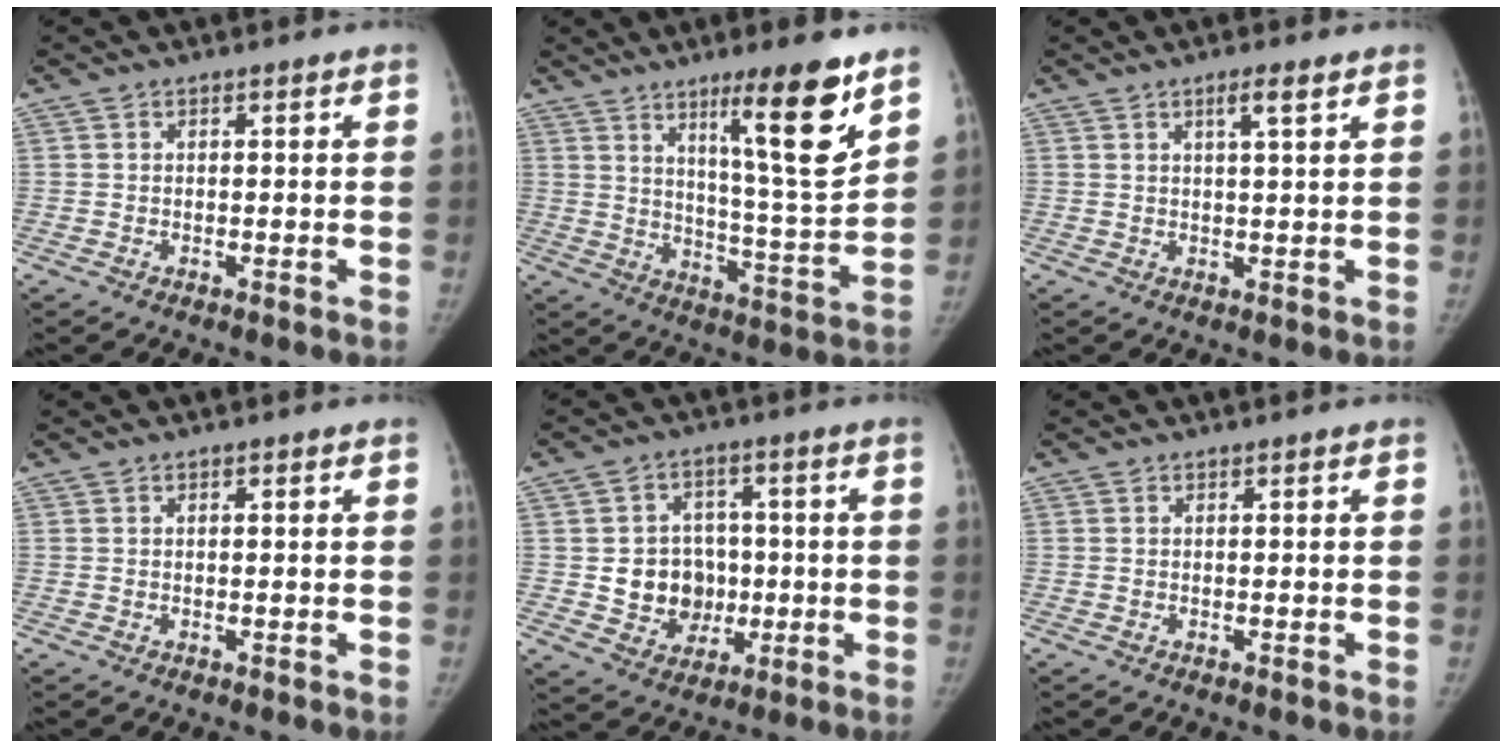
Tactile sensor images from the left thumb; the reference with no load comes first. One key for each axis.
{"total": 15.8, "fx": 9.3, "fy": 1.6, "fz": 12.6, "tx": -0.180, "ty": -0.067, "tz": 0.154}
{"total": 3.1, "fx": 1.7, "fy": 0.2, "fz": 2.6, "tx": -0.046, "ty": -0.008, "tz": 0.030}
{"total": 0.5, "fx": 0.2, "fy": 0.2, "fz": 0.5, "tx": -0.010, "ty": 0.001, "tz": 0.003}
{"total": 10.0, "fx": -0.6, "fy": 8.9, "fz": 4.5, "tx": -0.025, "ty": 0.007, "tz": -0.001}
{"total": 0.0}